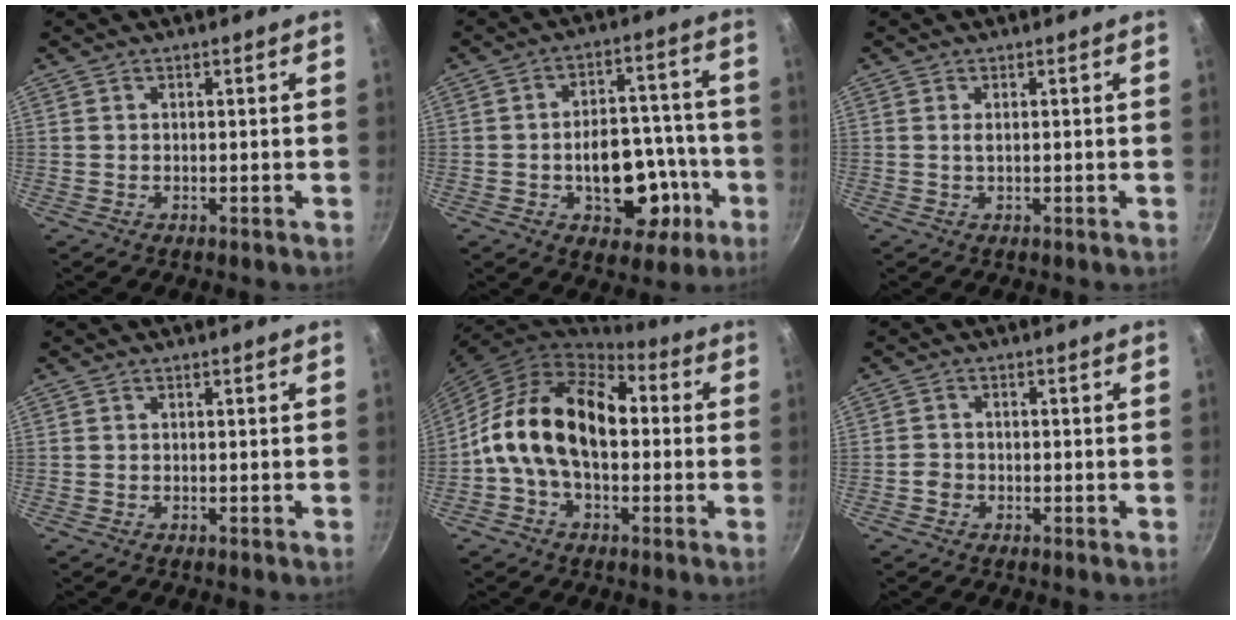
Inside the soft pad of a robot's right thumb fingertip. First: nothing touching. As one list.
[{"total": 15.8, "force": [-4.8, 10.0, 11.2], "torque": [-0.110, 0.042, -0.056]}, {"total": 0.8, "force": [0.2, 0.3, 0.8], "torque": [-0.016, 0.000, 0.003]}, {"total": 0.0}, {"total": 17.5, "force": [0.1, 11.4, 13.3], "torque": [-0.198, 0.038, -0.018]}, {"total": 1.8, "force": [-0.9, 1.4, 0.5], "torque": [-0.004, 0.011, -0.018]}]